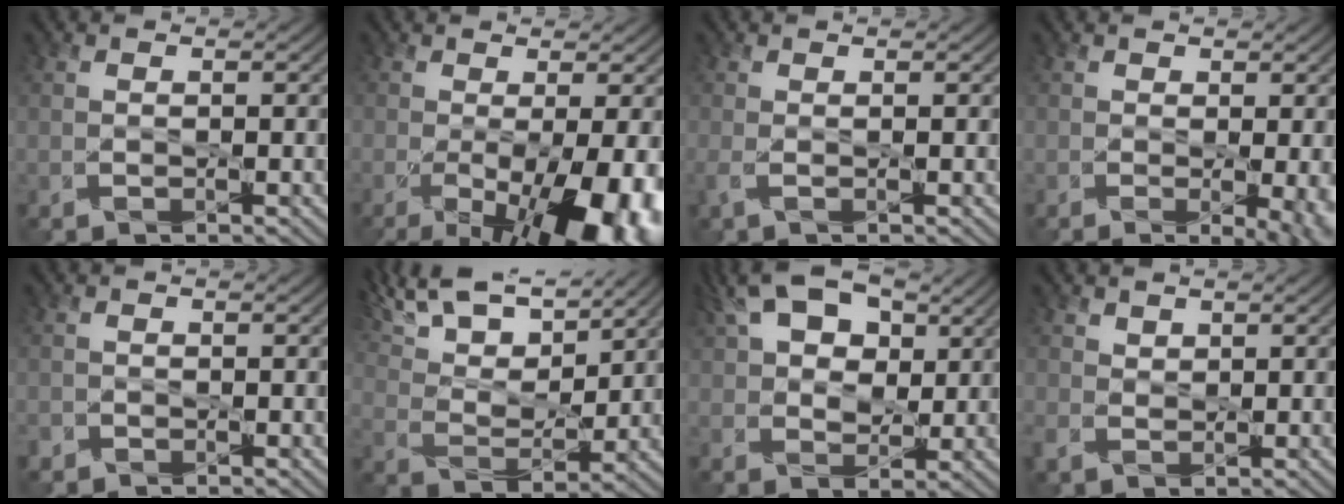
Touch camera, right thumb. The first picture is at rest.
{"total": 12.4, "force": [-4.5, 4.7, 10.6], "torque": [-0.183, -0.042, -0.051]}
{"total": 1.2, "force": [-0.1, 0.2, 1.1], "torque": [-0.032, -0.001, -0.004]}
{"total": 5.1, "force": [-0.7, 1.8, 4.7], "torque": [-0.067, -0.008, 0.000]}
{"total": 1.1, "force": [-0.8, 0.7, 0.1], "torque": [-0.001, -0.003, -0.019]}
{"total": 13.7, "force": [10.3, 4.6, 7.6], "torque": [-0.187, 0.012, 0.168]}
{"total": 10.7, "force": [4.7, 6.5, 7.0], "torque": [-0.145, 0.020, 0.075]}
{"total": 2.0, "force": [0.8, 1.7, 0.7], "torque": [-0.022, -0.002, 0.017]}